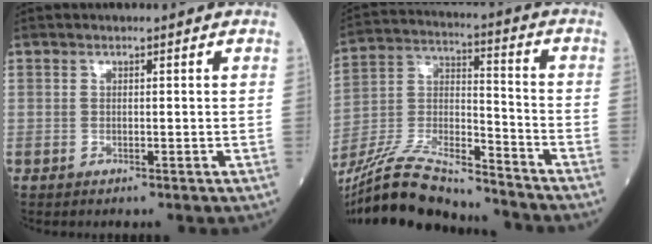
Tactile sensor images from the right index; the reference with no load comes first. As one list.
[{"total": 18.1, "force": [-16.6, 2.3, 6.9], "torque": [-0.148, 0.007, -0.305]}]